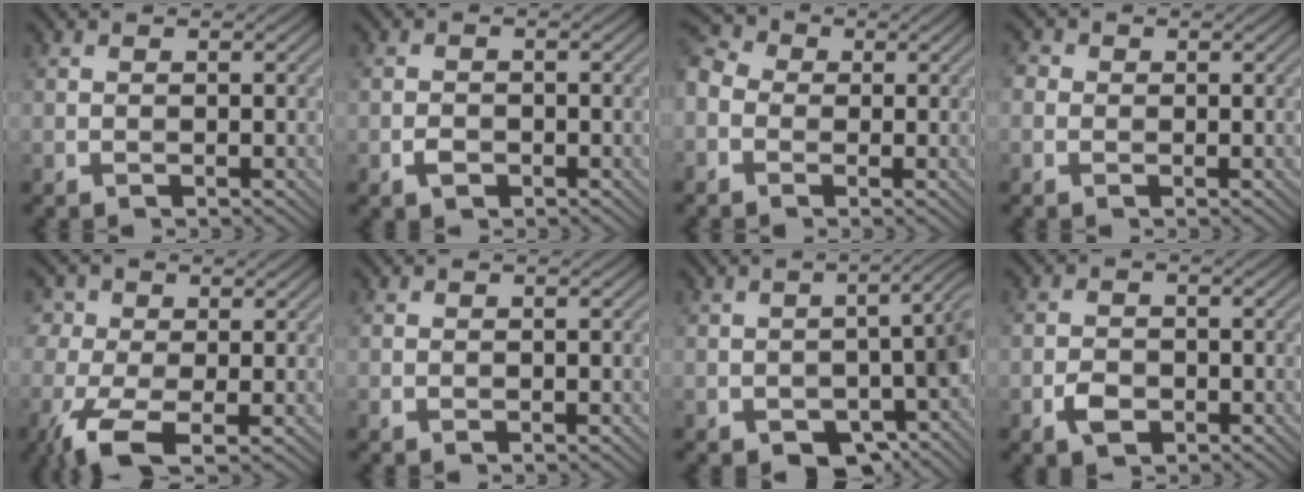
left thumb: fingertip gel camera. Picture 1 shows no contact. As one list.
[{"total": 1.5, "force": [-0.9, 1.0, 0.8], "torque": [-0.015, -0.002, -0.019]}, {"total": 5.4, "force": [-1.4, 4.4, 2.9], "torque": [-0.094, 0.002, -0.041]}, {"total": 1.4, "force": [0.0, 1.3, 0.3], "torque": [-0.008, -0.002, -0.005]}, {"total": 6.7, "force": [-2.5, 3.9, 4.8], "torque": [-0.117, -0.011, -0.062]}, {"total": 0.6, "force": [-0.2, 0.4, 0.4], "torque": [-0.009, -0.003, -0.001]}, {"total": 9.2, "force": [-4.1, 4.5, 7.0], "torque": [-0.092, -0.029, -0.047]}, {"total": 2.5, "force": [-1.4, 1.7, 1.3], "torque": [-0.027, -0.002, -0.028]}]